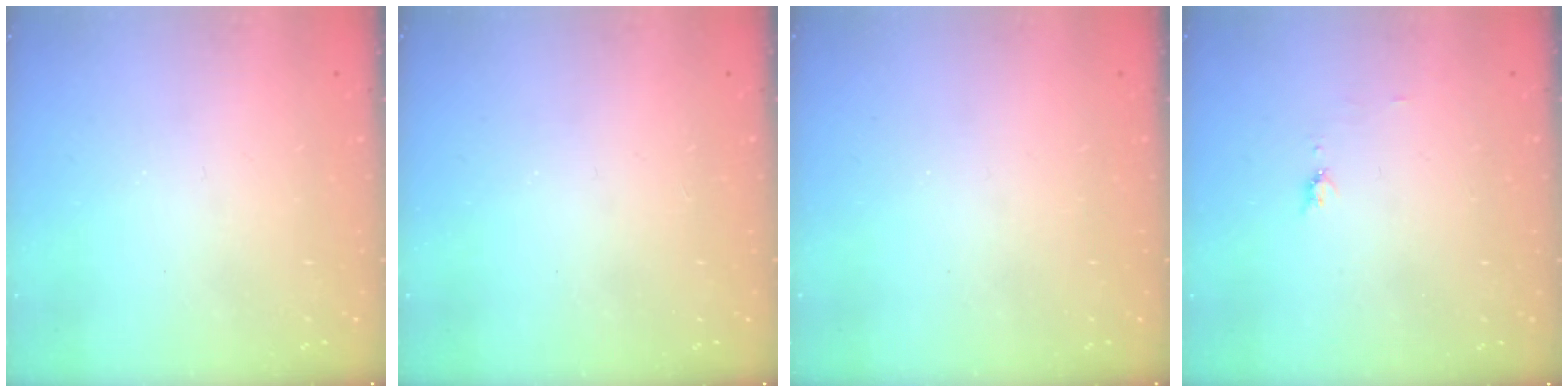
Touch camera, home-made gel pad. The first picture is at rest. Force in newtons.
{"total": 1.7, "press": 1.7, "slide": 0.2}
{"total": 0.0}
{"total": 4.8, "press": 4.7, "slide": 0.6}